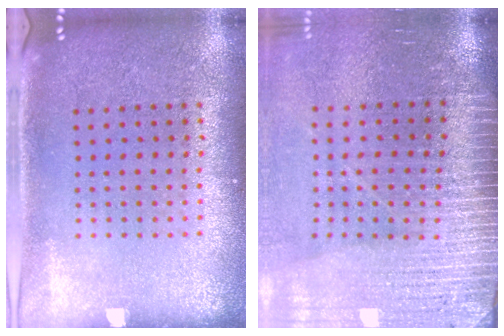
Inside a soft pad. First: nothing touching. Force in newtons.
{"total": 3.7, "press": 3.2, "slide": 1.9}